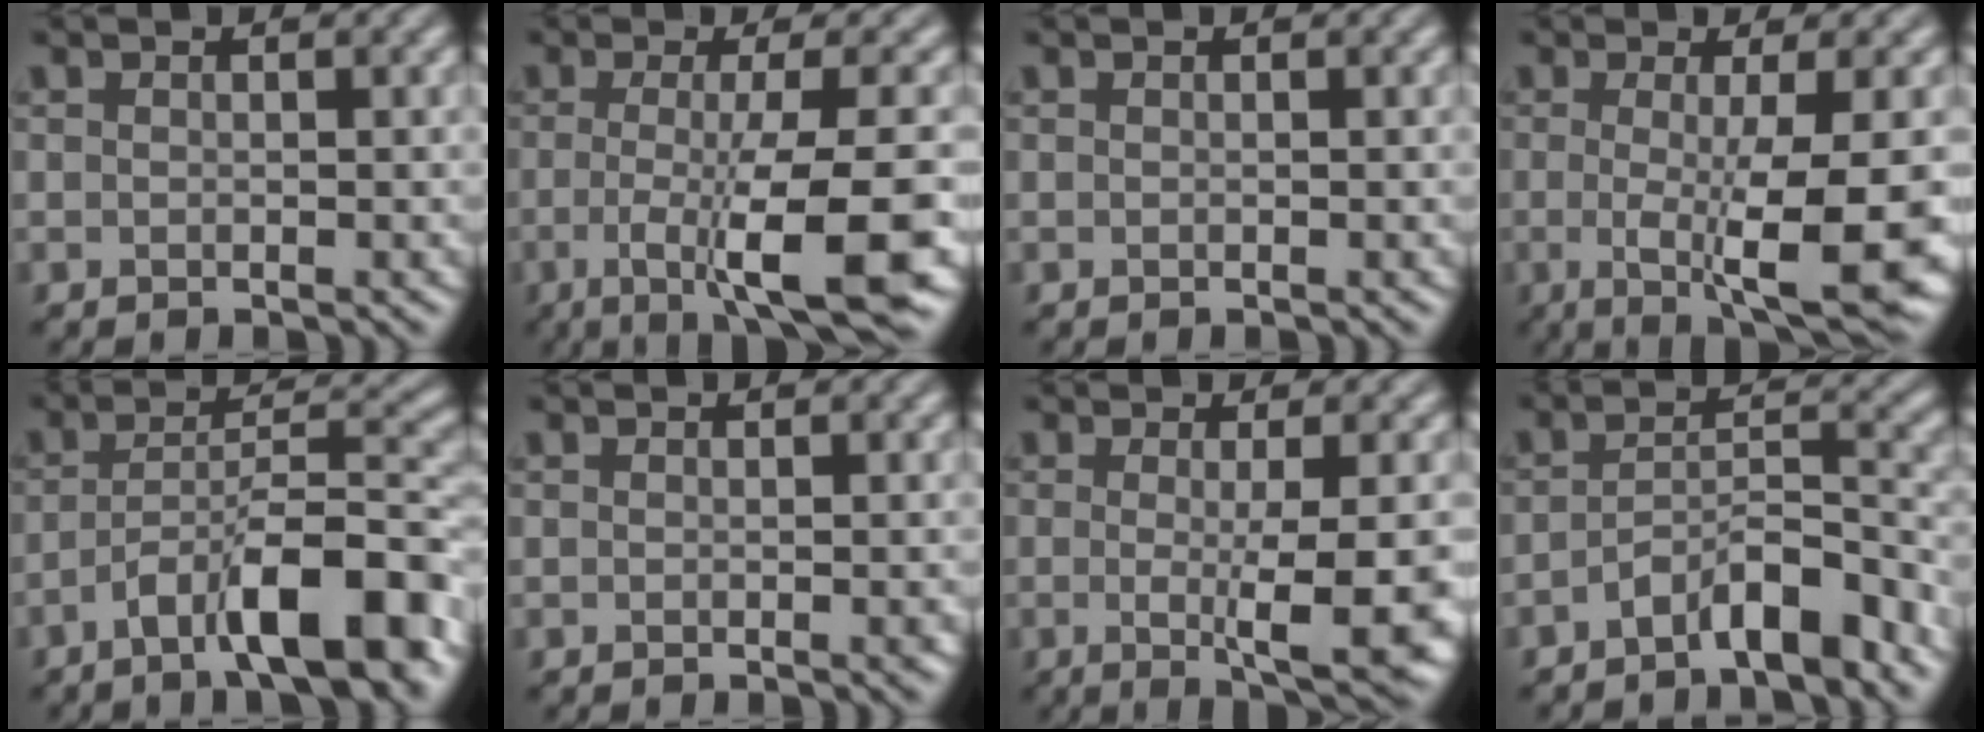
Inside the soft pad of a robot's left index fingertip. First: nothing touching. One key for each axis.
{"total": 8.8, "fx": -2.3, "fy": 1.6, "fz": 8.3, "tx": -0.122, "ty": -0.015, "tz": -0.045}
{"total": 0.0}
{"total": 8.7, "fx": -1.4, "fy": 1.7, "fz": 8.4, "tx": -0.123, "ty": -0.019, "tz": -0.019}
{"total": 9.8, "fx": -5.2, "fy": 2.9, "fz": 7.8, "tx": -0.121, "ty": 0.015, "tz": -0.086}
{"total": 0.5, "fx": -0.2, "fy": 0.1, "fz": 0.5, "tx": -0.006, "ty": -0.001, "tz": -0.002}
{"total": 6.4, "fx": -0.8, "fy": 1.1, "fz": 6.2, "tx": -0.096, "ty": -0.012, "tz": -0.009}
{"total": 5.0, "fx": -3.4, "fy": 1.5, "fz": 3.3, "tx": -0.053, "ty": 0.007, "tz": -0.060}